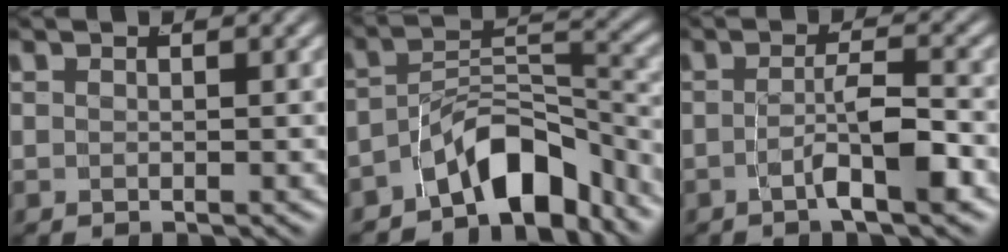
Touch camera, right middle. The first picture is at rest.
{"total": 8.1, "force": [-5.5, 3.6, 4.7], "torque": [-0.054, -0.002, -0.087]}
{"total": 3.7, "force": [-2.1, 0.4, 3.0], "torque": [-0.048, -0.003, -0.034]}